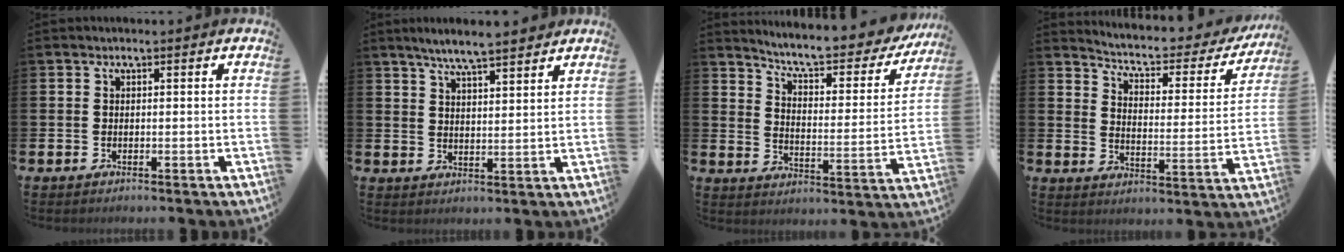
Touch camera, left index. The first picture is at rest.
{"total": 5.9, "force": [5.5, 0.4, 2.0], "torque": [-0.049, -0.020, 0.098]}
{"total": 7.1, "force": [6.4, 1.4, 2.7], "torque": [-0.070, -0.050, 0.102]}
{"total": 4.9, "force": [4.4, 1.4, 1.8], "torque": [-0.063, -0.034, 0.066]}